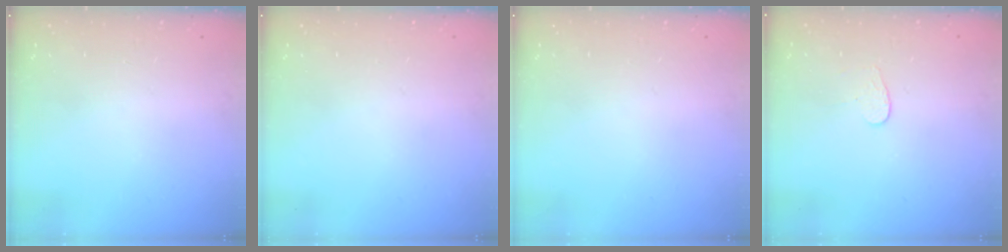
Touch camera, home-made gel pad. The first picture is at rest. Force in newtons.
{"total": 0.0}
{"total": 0.0}
{"total": 3.8, "press": 3.8, "slide": 0.3}